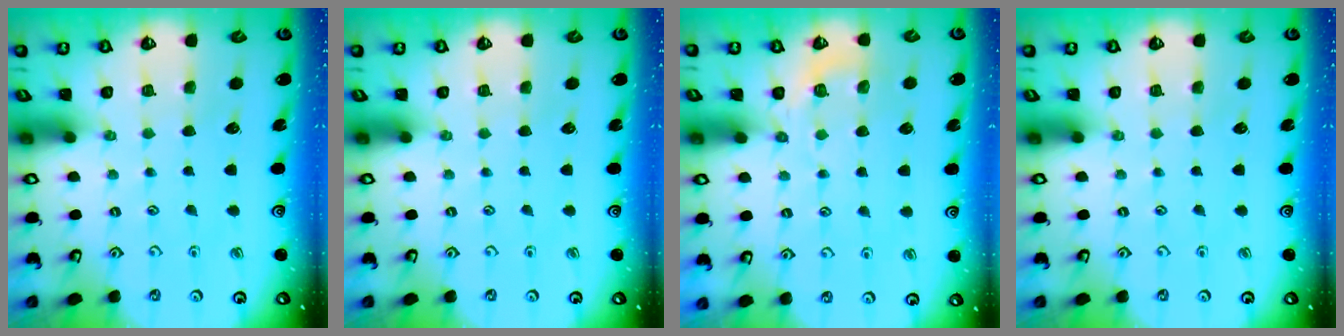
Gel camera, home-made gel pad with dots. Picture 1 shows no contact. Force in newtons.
{"total": 0.0}
{"total": 3.8, "press": 3.3, "slide": 1.8}
{"total": 0.0}